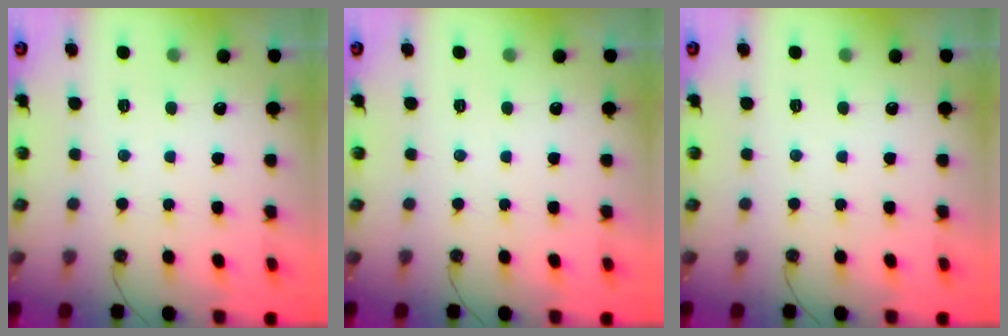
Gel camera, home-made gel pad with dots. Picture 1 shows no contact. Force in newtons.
{"total": 0.0}
{"total": 0.0}